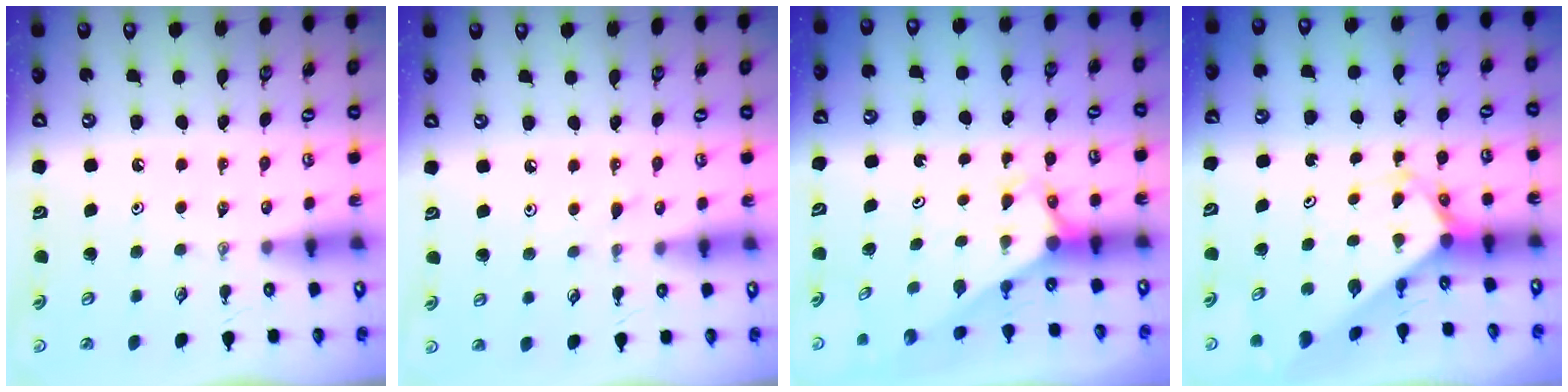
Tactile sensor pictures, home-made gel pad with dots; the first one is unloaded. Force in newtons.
{"total": 3.0, "press": 3.0, "slide": 0.5}
{"total": 2.7, "press": 2.7, "slide": 0.2}
{"total": 3.1, "press": 3.1, "slide": 0.3}